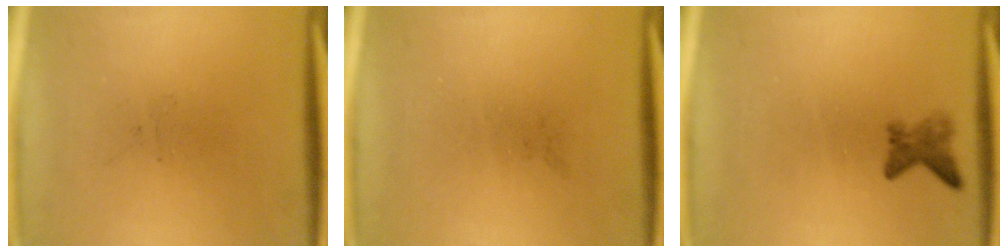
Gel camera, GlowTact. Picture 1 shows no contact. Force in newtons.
{"total": 0.0}
{"total": 2.0}